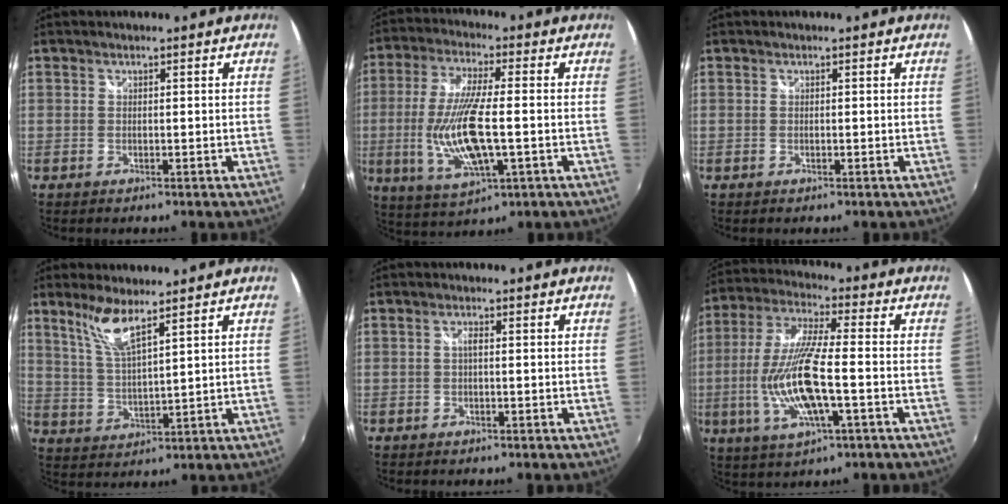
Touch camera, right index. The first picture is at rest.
{"total": 14.5, "force": [-2.3, 3.9, 13.7], "torque": [-0.278, -0.016, -0.037]}
{"total": 0.0}
{"total": 7.0, "force": [5.0, 0.8, 4.9], "torque": [-0.100, -0.001, 0.107]}
{"total": 1.1, "force": [-0.1, 0.2, 1.0], "torque": [-0.018, 0.005, -0.003]}
{"total": 15.4, "force": [-3.4, 3.1, 14.7], "torque": [-0.297, -0.013, -0.062]}